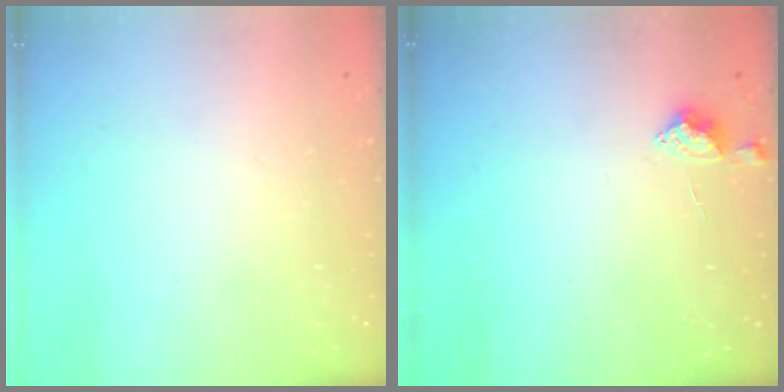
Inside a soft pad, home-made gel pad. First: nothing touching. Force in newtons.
{"total": 5.2, "press": 5.2, "slide": 0.6}